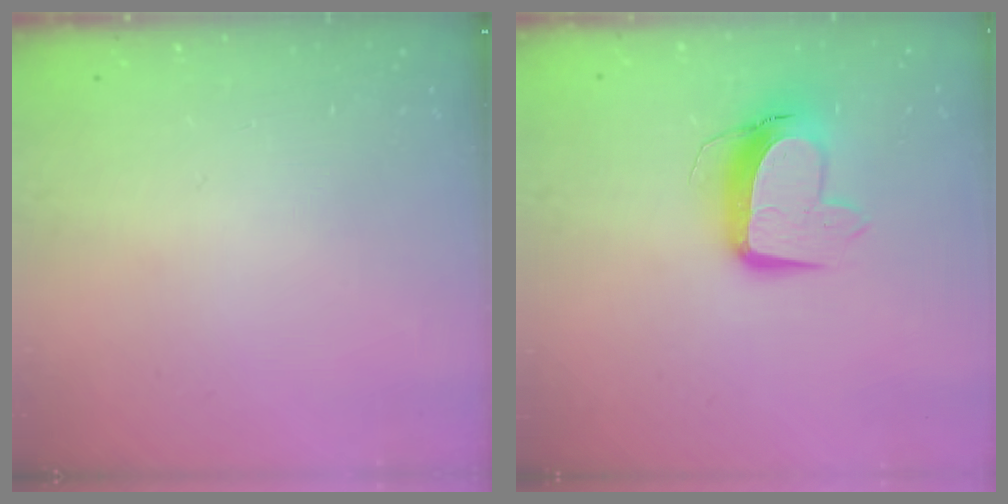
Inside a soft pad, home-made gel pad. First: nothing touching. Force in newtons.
{"total": 12.1, "press": 12.0, "slide": 1.4}